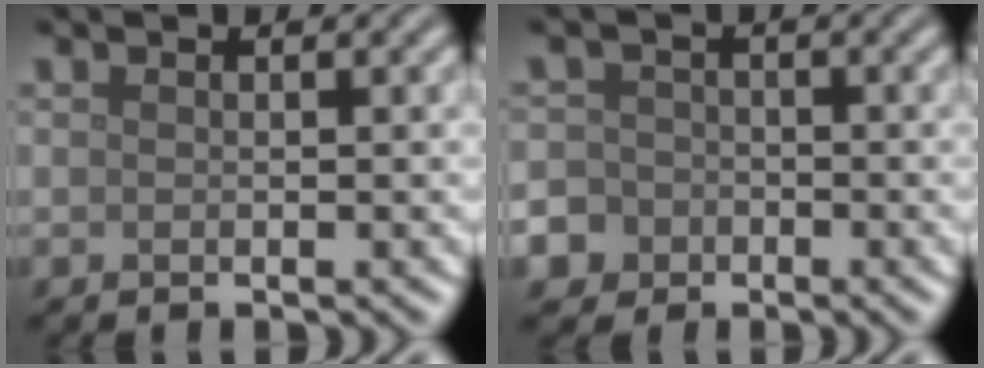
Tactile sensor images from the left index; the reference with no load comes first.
{"total": 6.5, "force": [-3.4, 5.4, 1.1], "torque": [-0.023, -0.015, -0.079]}